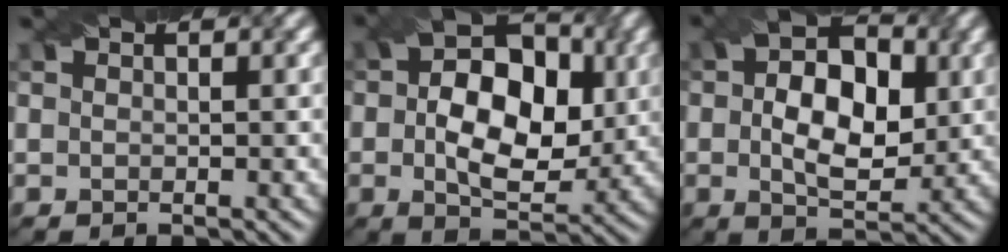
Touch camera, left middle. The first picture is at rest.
{"total": 9.6, "force": [0.3, 6.0, 7.5], "torque": [-0.120, 0.003, -0.001]}
{"total": 7.5, "force": [0.4, 4.6, 5.9], "torque": [-0.098, 0.004, 0.001]}